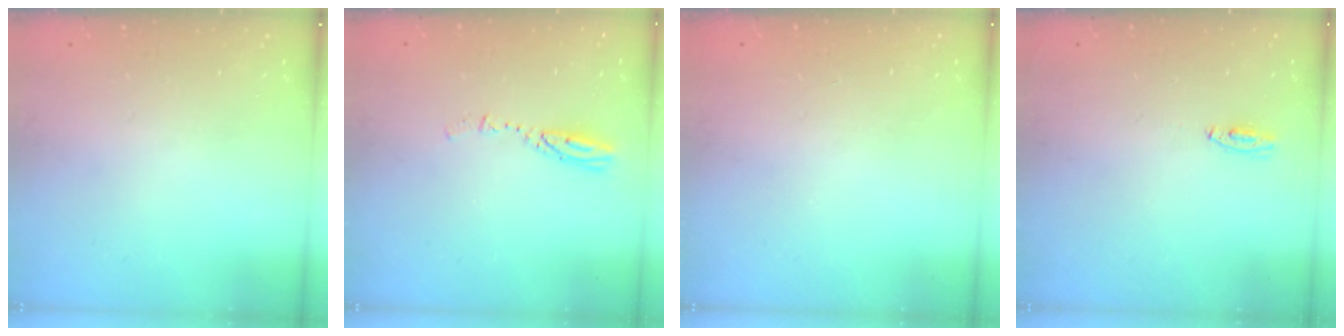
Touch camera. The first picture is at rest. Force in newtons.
{"total": 3.4, "press": 3.4, "slide": 0.2}
{"total": 0.0}
{"total": 3.1, "press": 2.8, "slide": 1.3}